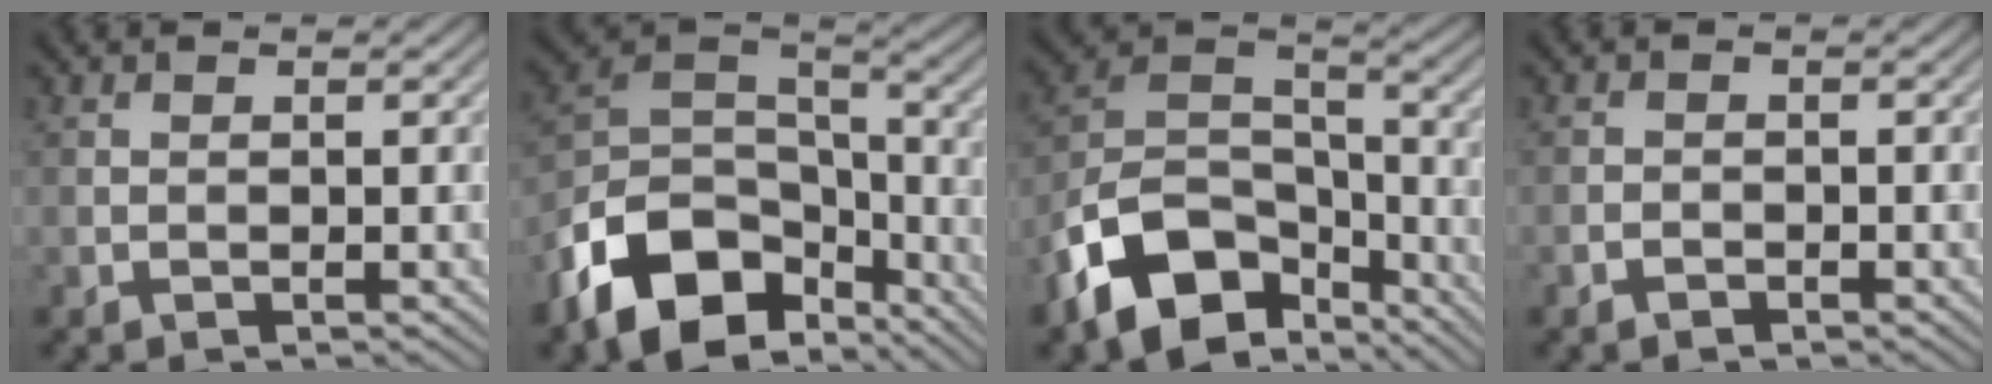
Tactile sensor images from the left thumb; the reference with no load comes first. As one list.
[{"total": 13.9, "force": [-8.0, 8.1, 7.9], "torque": [-0.179, -0.019, -0.153]}, {"total": 13.7, "force": [-8.1, 7.9, 7.8], "torque": [-0.172, -0.017, -0.157]}, {"total": 1.1, "force": [-0.8, 0.5, 0.4], "torque": [-0.006, 0.000, -0.017]}]